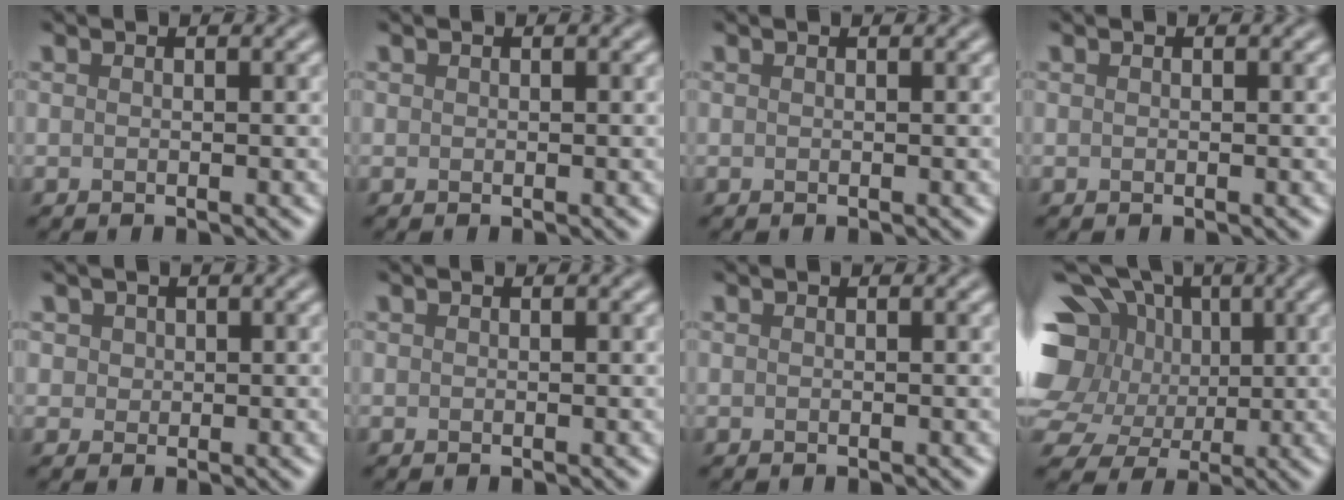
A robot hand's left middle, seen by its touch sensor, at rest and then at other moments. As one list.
[{"total": 0.0}, {"total": 0.0}, {"total": 0.0}, {"total": 2.6, "force": [1.4, 1.9, 1.2], "torque": [-0.026, 0.015, 0.020]}, {"total": 0.0}, {"total": 0.0}, {"total": 15.0, "force": [2.9, 12.1, 8.5], "torque": [-0.199, 0.022, 0.037]}]